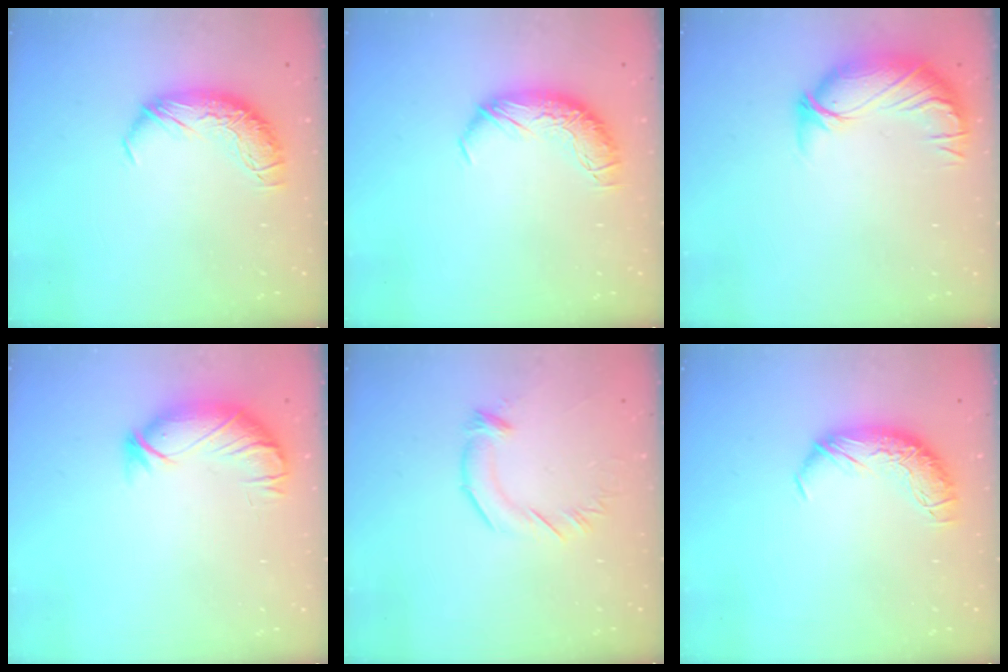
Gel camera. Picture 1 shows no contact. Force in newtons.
{"total": 0.0}
{"total": 3.2, "press": 2.4, "slide": 2.1}
{"total": 3.7, "press": 3.1, "slide": 2.0}
{"total": 3.0, "press": 3.0, "slide": 0.5}
{"total": 0.0}